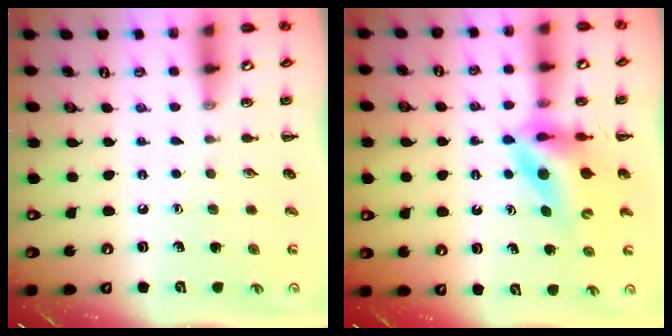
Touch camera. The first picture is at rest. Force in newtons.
{"total": 9.4, "press": 9.0, "slide": 2.8}